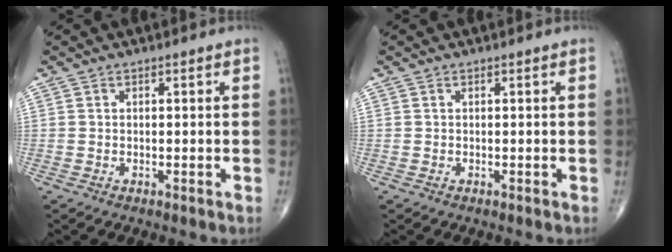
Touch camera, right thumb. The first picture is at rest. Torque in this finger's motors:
{"motor_torque": [0.40, 0.28, -0.08, -0.04, 0.01]}